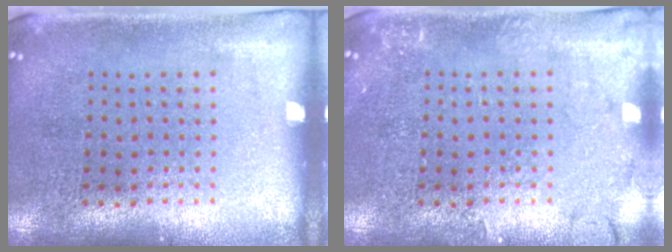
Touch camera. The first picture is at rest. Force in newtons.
{"total": 2.0, "press": 2.0, "slide": 0.4}